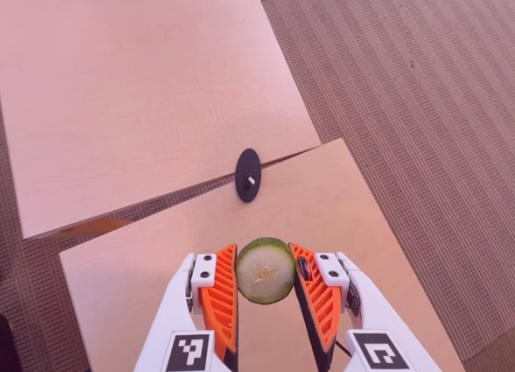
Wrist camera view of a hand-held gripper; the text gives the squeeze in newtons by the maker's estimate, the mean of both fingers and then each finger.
{"total": 12.2, "left": 12.8, "right": 11.6}